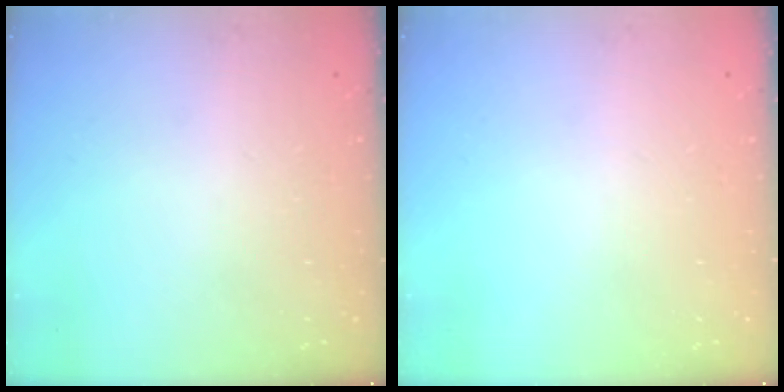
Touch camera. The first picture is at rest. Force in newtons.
{"total": 0.0}